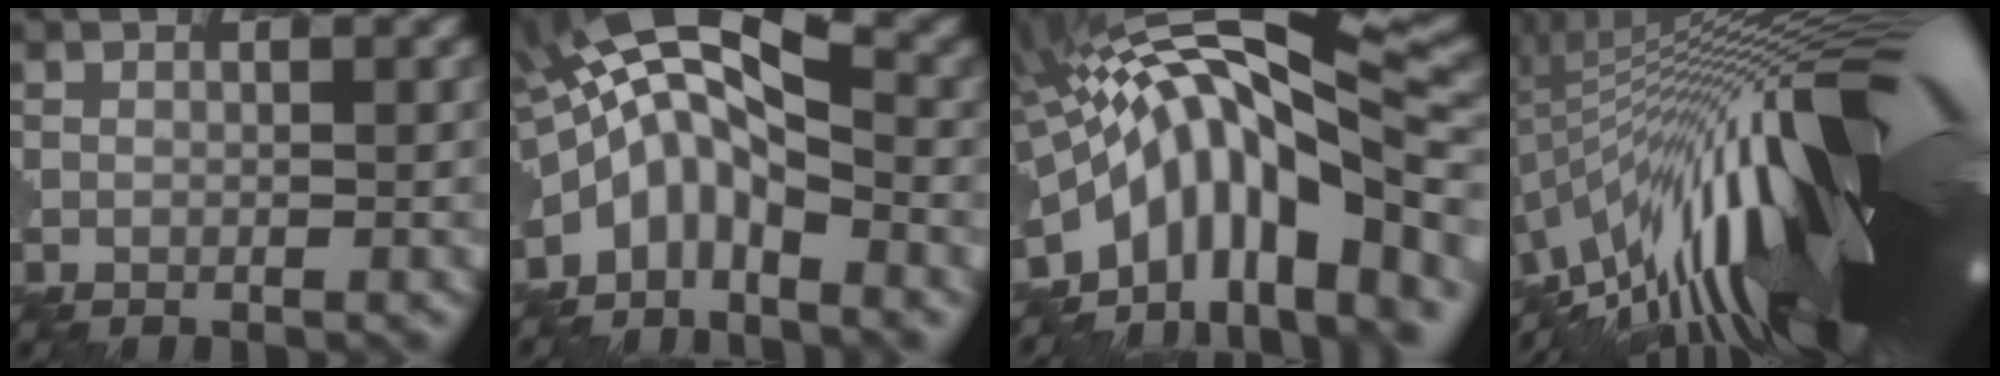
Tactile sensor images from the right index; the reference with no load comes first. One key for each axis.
{"total": 6.7, "fx": -2.5, "fy": 2.5, "fz": 5.7, "tx": -0.125, "ty": 0.020, "tz": -0.073}
{"total": 12.0, "fx": -4.2, "fy": 4.7, "fz": 10.2, "tx": -0.170, "ty": 0.032, "tz": -0.079}
{"total": 17.8, "fx": -1.4, "fy": 5.7, "fz": 16.8, "tx": -0.236, "ty": 0.007, "tz": -0.040}